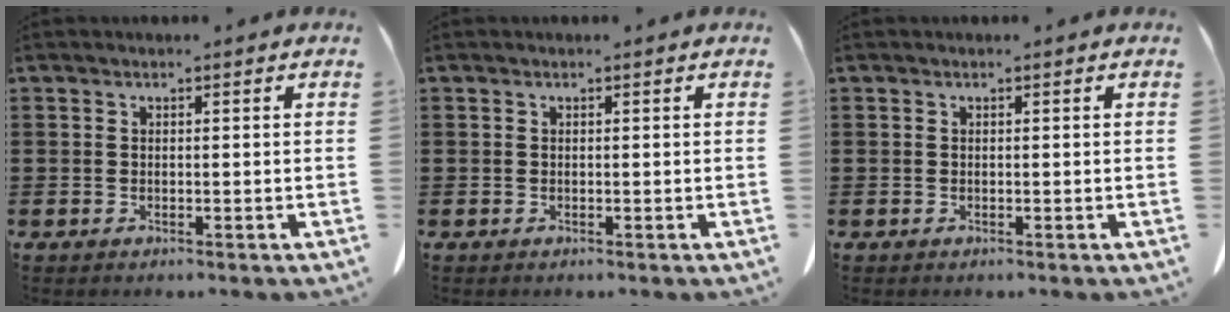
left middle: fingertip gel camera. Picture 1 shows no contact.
{"total": 0.0}
{"total": 0.0}